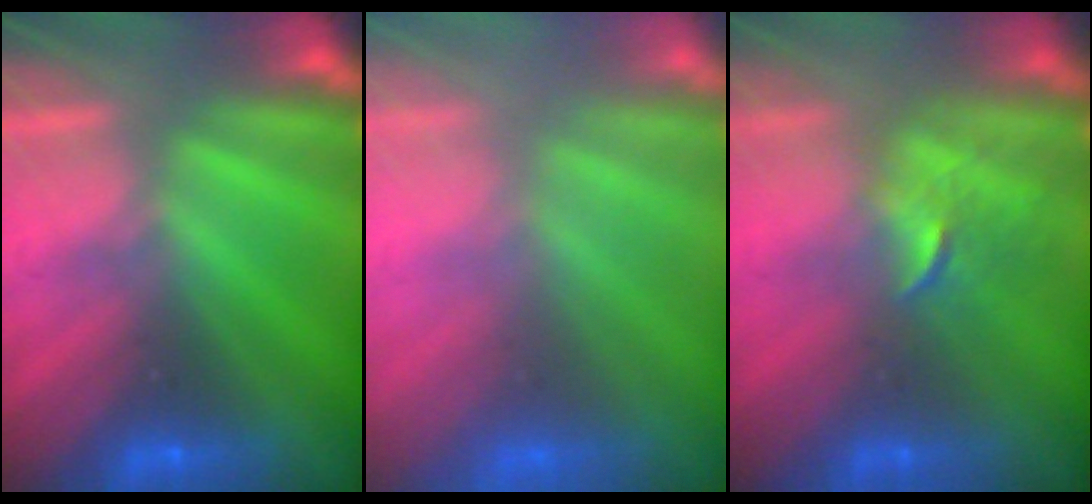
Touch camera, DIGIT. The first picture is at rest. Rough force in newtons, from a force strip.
{"total": 7.4}
{"total": 2.5}